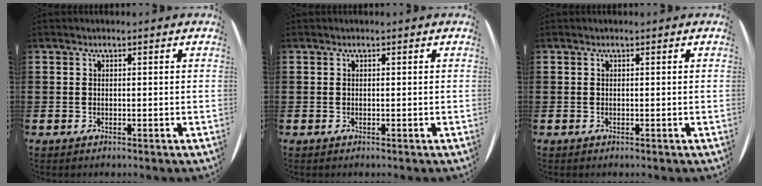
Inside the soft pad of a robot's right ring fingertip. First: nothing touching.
{"total": 0.0}
{"total": 0.0}